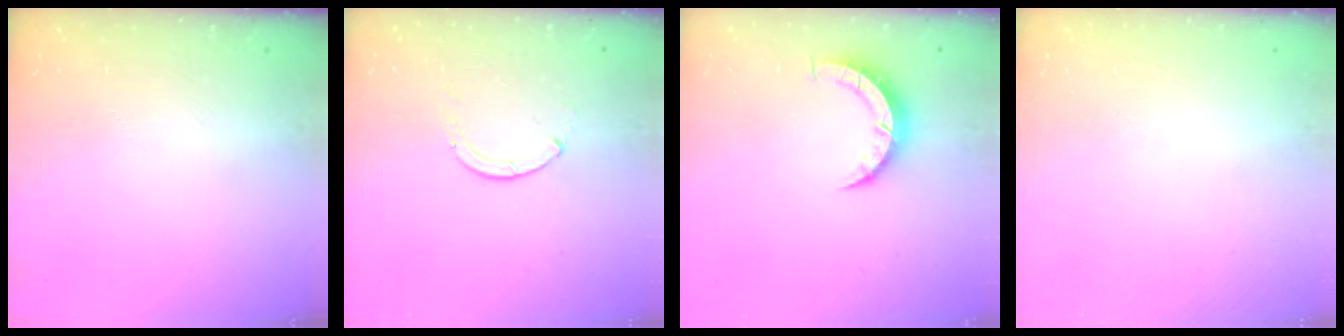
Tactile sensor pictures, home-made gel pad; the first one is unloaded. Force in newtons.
{"total": 0.0}
{"total": 5.0, "press": 4.9, "slide": 0.6}
{"total": 0.0}